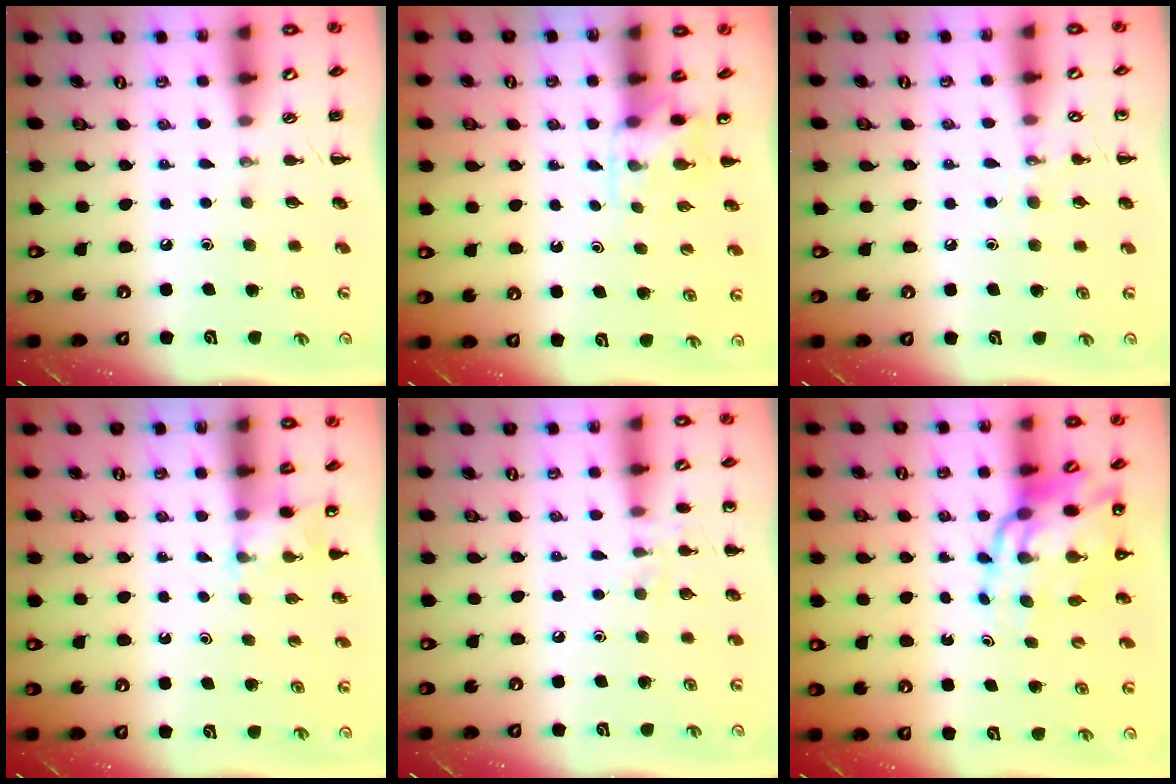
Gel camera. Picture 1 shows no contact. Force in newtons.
{"total": 3.4, "press": 3.2, "slide": 1.1}
{"total": 6.4, "press": 6.2, "slide": 1.6}
{"total": 2.0, "press": 1.9, "slide": 0.6}
{"total": 5.9, "press": 5.7, "slide": 1.5}
{"total": 14.2, "press": 13.5, "slide": 4.5}